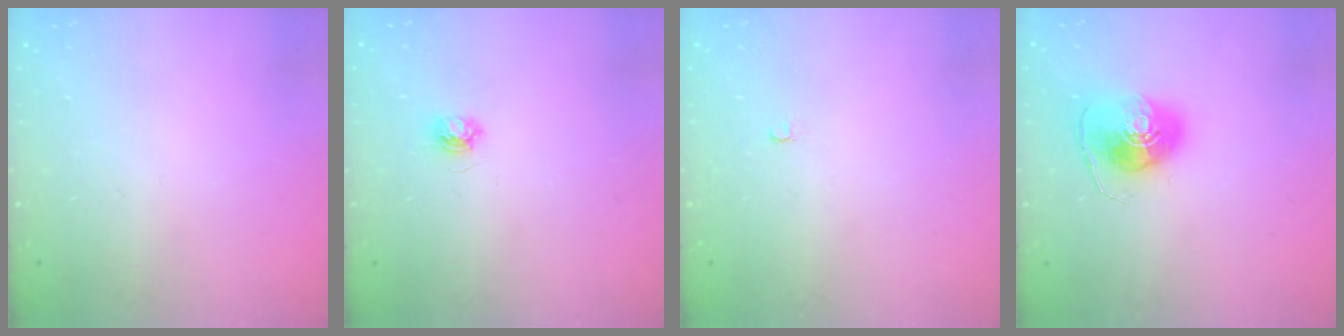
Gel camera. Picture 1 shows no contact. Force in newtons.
{"total": 3.4, "press": 3.4, "slide": 0.4}
{"total": 2.0, "press": 2.0, "slide": 0.4}
{"total": 8.9, "press": 8.9, "slide": 0.8}